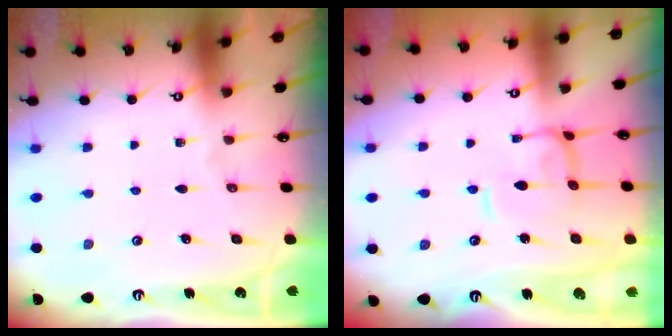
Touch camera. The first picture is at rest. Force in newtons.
{"total": 1.5, "press": 1.5, "slide": 0.5}